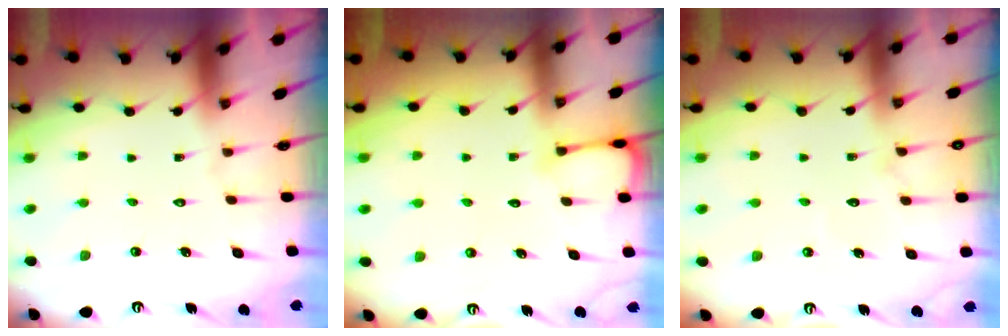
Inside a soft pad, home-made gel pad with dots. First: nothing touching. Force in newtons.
{"total": 4.5, "press": 4.5, "slide": 0.4}
{"total": 6.4, "press": 6.4, "slide": 0.6}